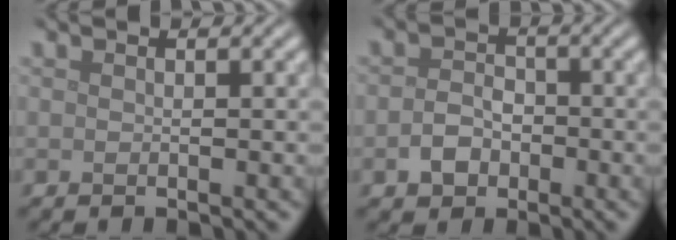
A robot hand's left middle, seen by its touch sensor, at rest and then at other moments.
{"total": 2.7, "force": [-1.2, 2.0, 1.3], "torque": [-0.021, 0.002, -0.027]}